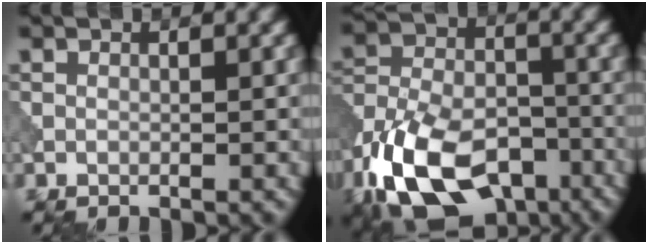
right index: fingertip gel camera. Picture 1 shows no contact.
{"total": 14.4, "force": [-8.2, 7.9, 8.8], "torque": [-0.183, -0.028, -0.151]}